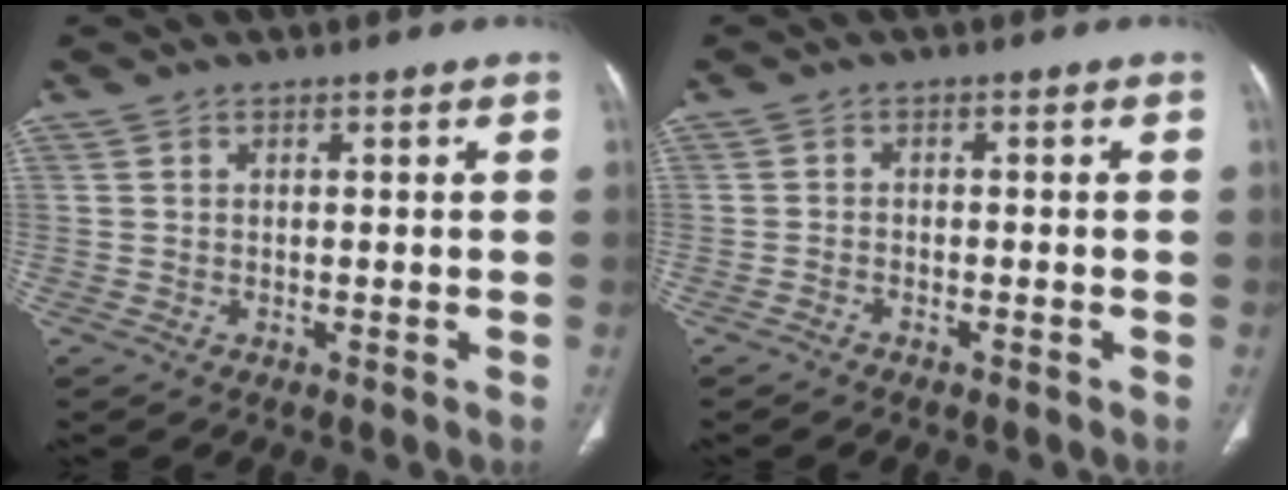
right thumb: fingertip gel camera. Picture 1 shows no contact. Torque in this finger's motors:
{"motor_torque": [-0.26, -0.01, -0.23, 0.06, 0.00]}